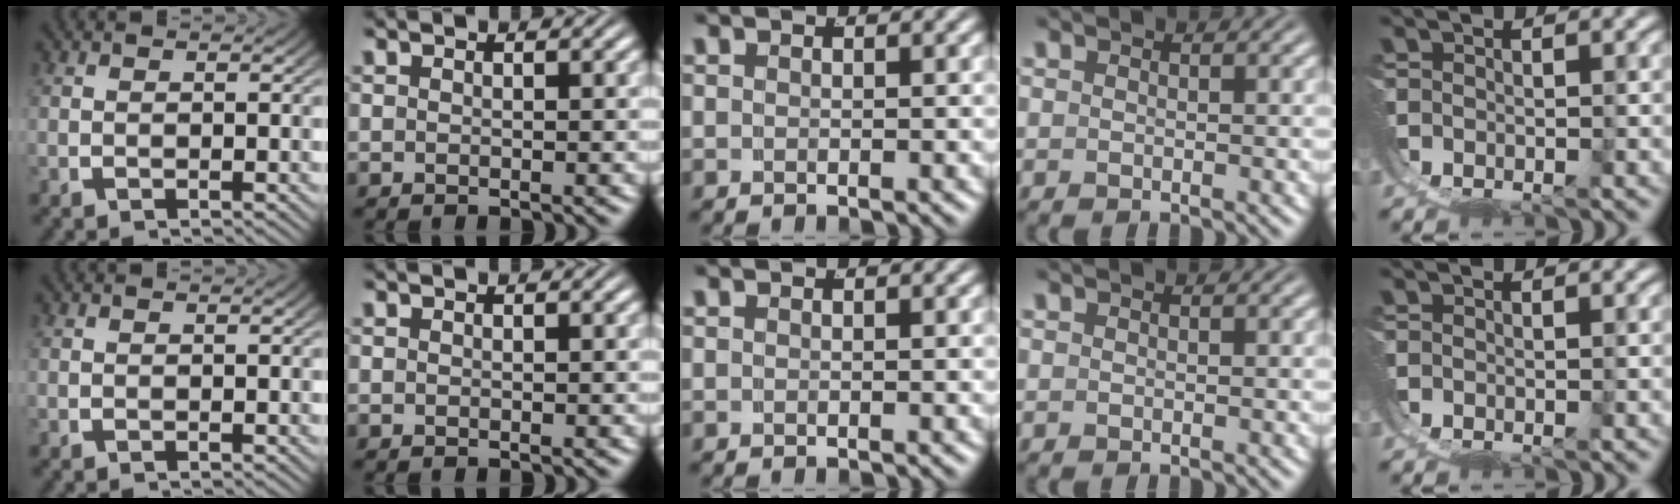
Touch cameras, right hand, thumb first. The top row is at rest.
{"little": {"total": 2.6, "force": [0.1, -2.5, -0.6], "torque": [0.025, -0.010, 0.015]}}